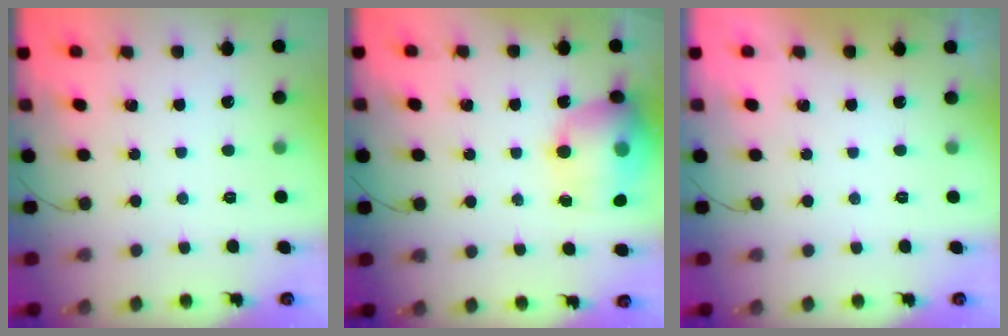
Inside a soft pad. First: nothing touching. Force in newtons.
{"total": 17.8, "press": 17.5, "slide": 3.0}
{"total": 0.0}